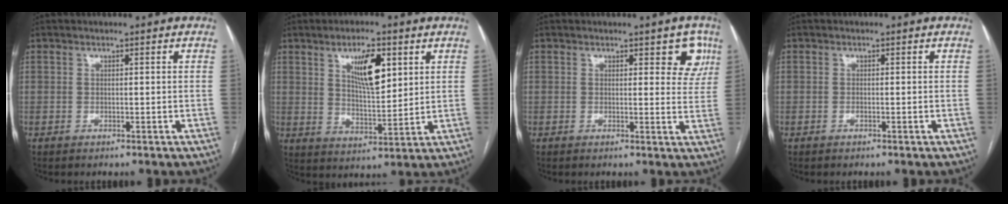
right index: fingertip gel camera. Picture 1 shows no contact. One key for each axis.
{"total": 8.5, "fx": 3.7, "fy": 2.5, "fz": 7.3, "tx": -0.128, "ty": -0.001, "tz": 0.068}
{"total": 4.9, "fx": 2.6, "fy": 2.2, "fz": 3.5, "tx": -0.019, "ty": 0.000, "tz": 0.022}
{"total": 0.6, "fx": -0.3, "fy": 0.1, "fz": 0.5, "tx": -0.011, "ty": -0.001, "tz": -0.004}